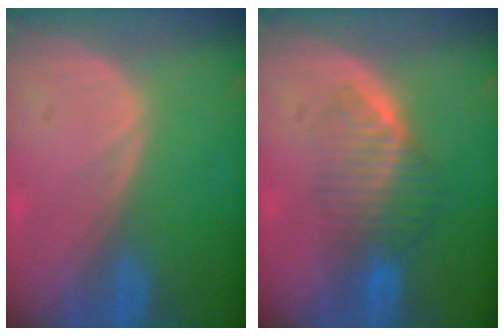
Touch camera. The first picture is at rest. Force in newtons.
{"total": 6.4, "press": 5.8, "slide": 2.7}